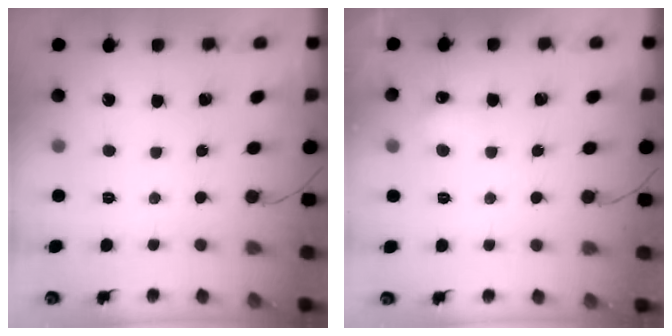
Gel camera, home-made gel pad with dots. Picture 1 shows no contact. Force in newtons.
{"total": 4.9, "press": 4.7, "slide": 1.4}